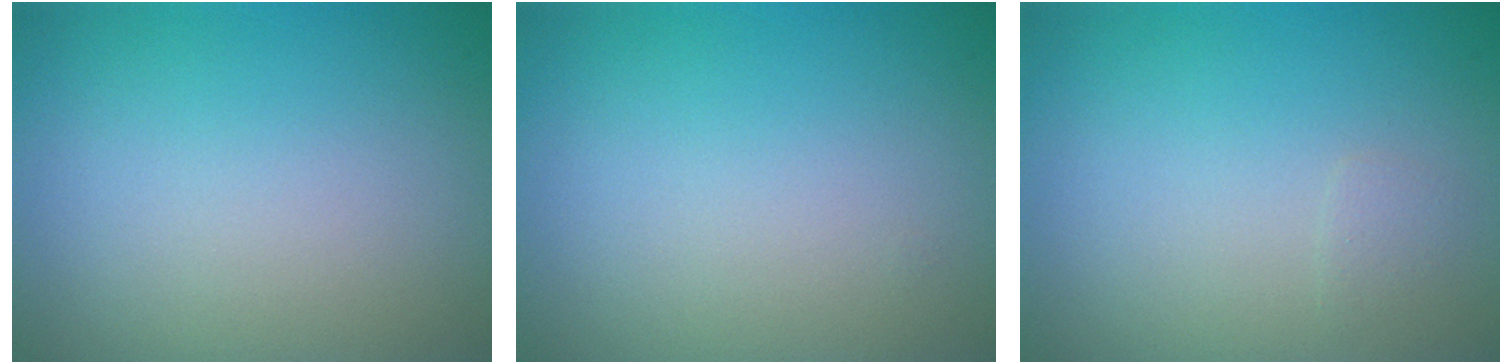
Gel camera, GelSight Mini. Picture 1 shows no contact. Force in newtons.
{"total": 0.0}
{"total": 0.6, "press": 0.6, "slide": 0.1}